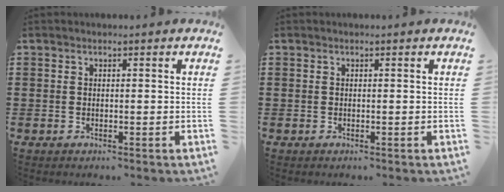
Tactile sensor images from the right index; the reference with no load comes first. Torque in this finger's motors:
{"motor_torque": [-0.87, 1.27, 0.00, 0.01]}